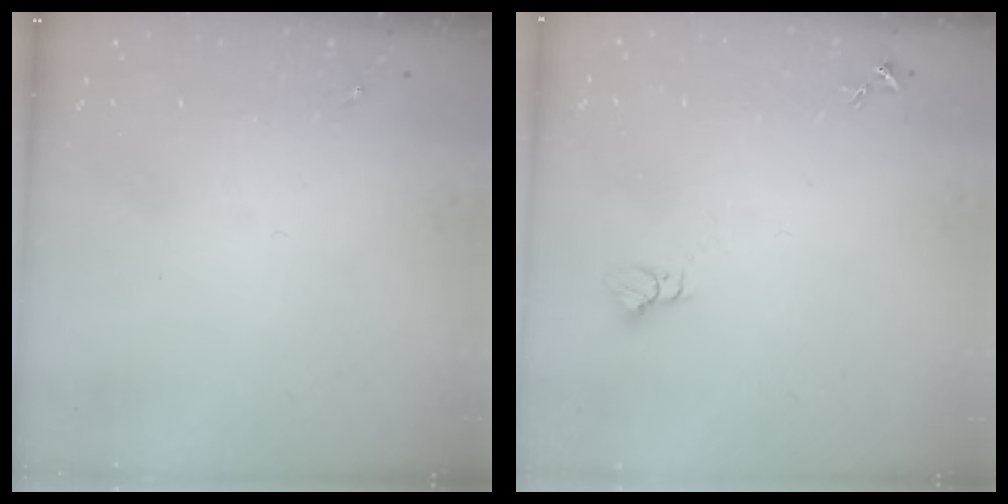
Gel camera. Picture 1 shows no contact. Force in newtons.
{"total": 2.8, "press": 2.8, "slide": 0.1}